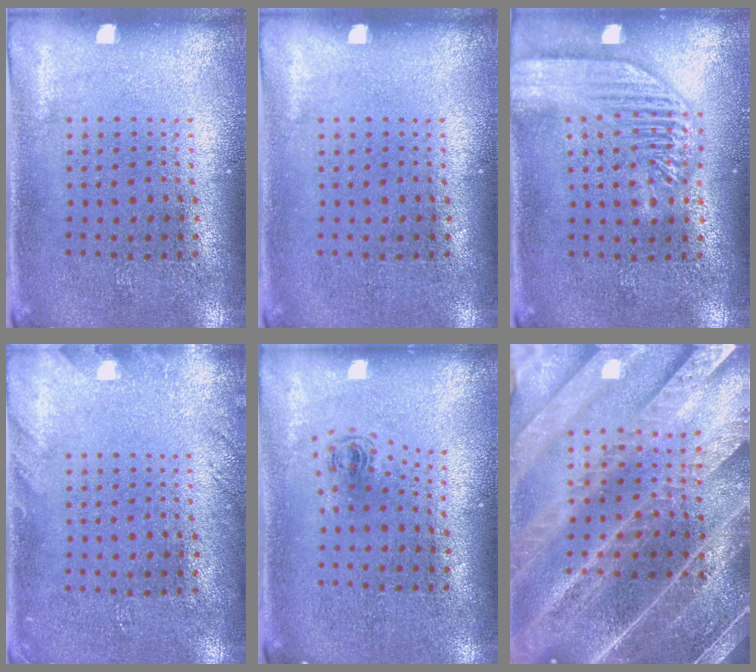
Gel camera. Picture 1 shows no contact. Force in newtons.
{"total": 0.0}
{"total": 2.4, "press": 2.4, "slide": 0.3}
{"total": 1.4, "press": 1.4, "slide": 0.1}
{"total": 0.6, "press": 0.3, "slide": 0.5}
{"total": 5.5, "press": 4.6, "slide": 2.9}